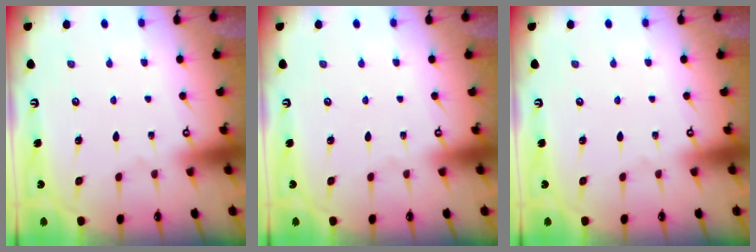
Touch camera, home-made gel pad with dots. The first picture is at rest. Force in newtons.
{"total": 0.0}
{"total": 0.0}